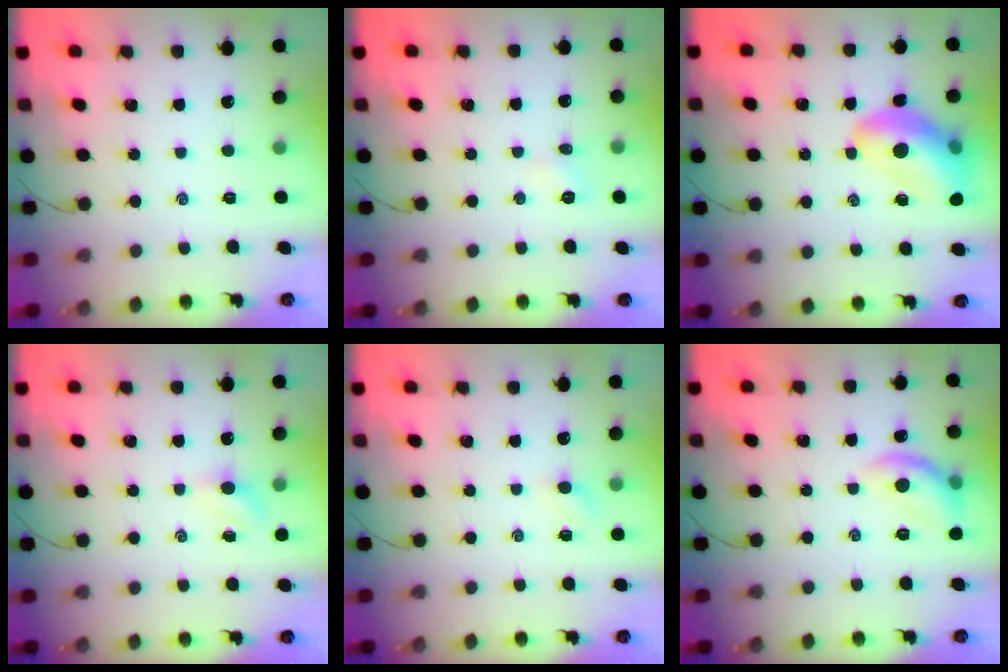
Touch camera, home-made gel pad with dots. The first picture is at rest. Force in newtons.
{"total": 4.2, "press": 4.0, "slide": 1.3}
{"total": 14.2, "press": 13.6, "slide": 4.0}
{"total": 4.0, "press": 3.8, "slide": 1.2}
{"total": 3.1, "press": 3.0, "slide": 0.9}
{"total": 11.0, "press": 11.0, "slide": 0.1}